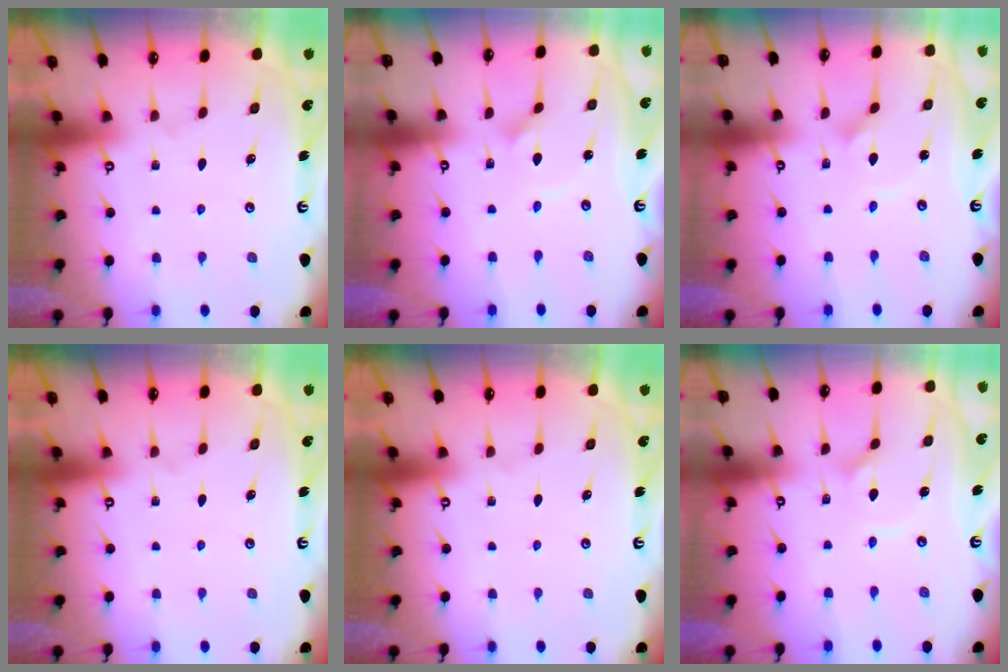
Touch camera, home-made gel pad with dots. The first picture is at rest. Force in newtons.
{"total": 2.4, "press": 2.4, "slide": 0.1}
{"total": 2.4, "press": 2.4, "slide": 0.1}
{"total": 0.0}
{"total": 0.0}
{"total": 2.5, "press": 2.5, "slide": 0.3}